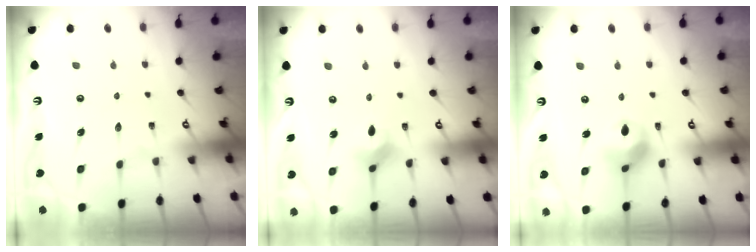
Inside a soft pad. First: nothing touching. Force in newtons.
{"total": 3.1, "press": 3.0, "slide": 0.7}
{"total": 9.6, "press": 9.4, "slide": 2.1}